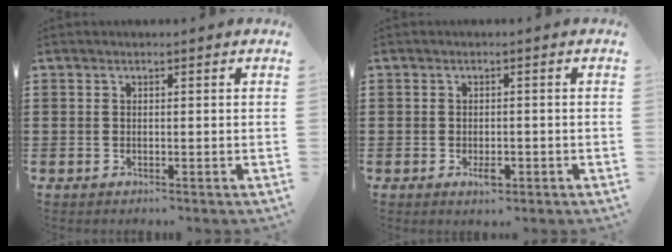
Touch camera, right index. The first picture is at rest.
{"total": 2.0, "force": [-0.8, 0.9, 1.6], "torque": [-0.032, -0.001, -0.013]}